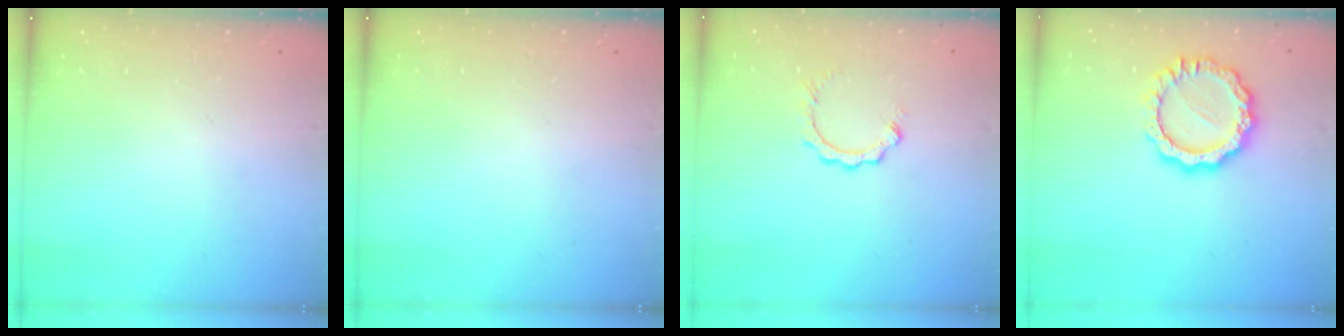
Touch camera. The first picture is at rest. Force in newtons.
{"total": 0.0}
{"total": 3.9, "press": 3.9, "slide": 0.3}
{"total": 11.8, "press": 11.7, "slide": 0.9}